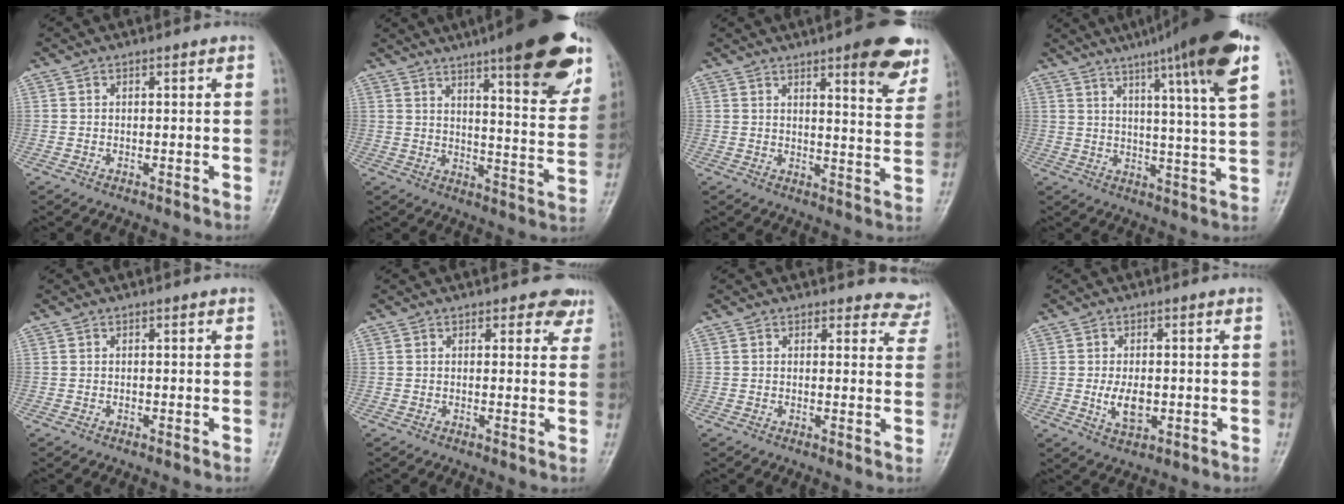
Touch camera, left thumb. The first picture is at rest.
{"total": 21.4, "force": [12.9, 4.7, 16.5], "torque": [-0.193, -0.053, 0.173]}
{"total": 11.9, "force": [7.1, 3.1, 9.0], "torque": [-0.081, -0.035, 0.086]}
{"total": 18.7, "force": [10.6, 1.1, 15.4], "torque": [-0.218, -0.030, 0.140]}
{"total": 0.6, "force": [0.1, 0.4, 0.4], "torque": [-0.001, 0.001, 0.000]}
{"total": 3.9, "force": [2.8, 2.3, 1.4], "torque": [0.015, -0.015, 0.022]}
{"total": 5.6, "force": [5.2, 2.2, -0.4], "torque": [0.050, -0.030, 0.027]}
{"total": 5.2, "force": [-0.6, 3.0, 4.2], "torque": [-0.068, -0.007, -0.006]}